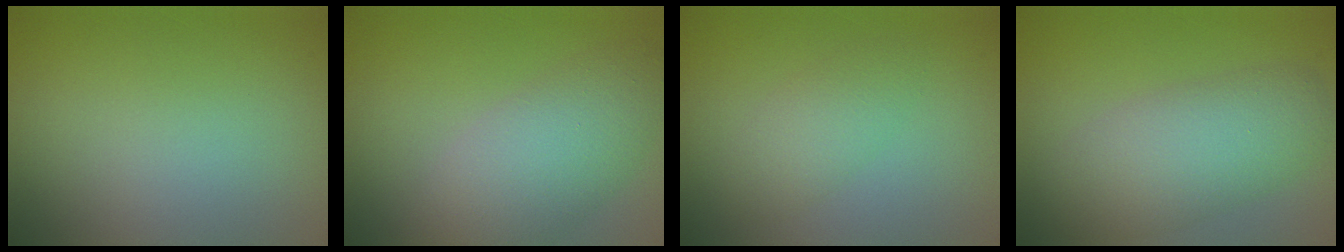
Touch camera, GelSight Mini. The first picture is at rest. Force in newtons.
{"total": 5.6, "press": 5.6, "slide": 0.5}
{"total": 2.2, "press": 2.2, "slide": 0.1}
{"total": 5.2, "press": 5.2, "slide": 0.0}